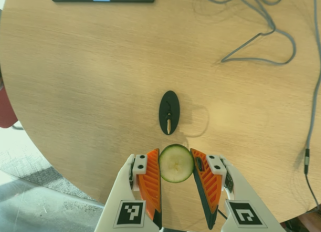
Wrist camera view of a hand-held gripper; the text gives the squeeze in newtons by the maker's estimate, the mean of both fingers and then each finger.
{"total": 10.3, "left": 10.7, "right": 9.9}